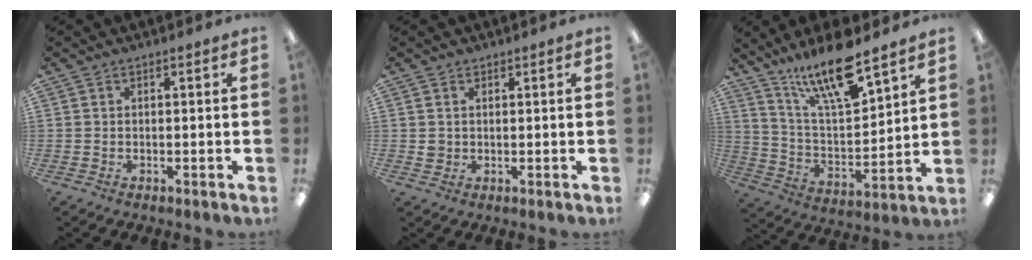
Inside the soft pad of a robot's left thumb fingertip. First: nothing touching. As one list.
[{"total": 1.7, "force": [0.7, 1.6, 0.1], "torque": [-0.004, 0.003, 0.012]}, {"total": 17.1, "force": [13.2, 3.9, 10.2], "torque": [-0.189, -0.071, 0.219]}]